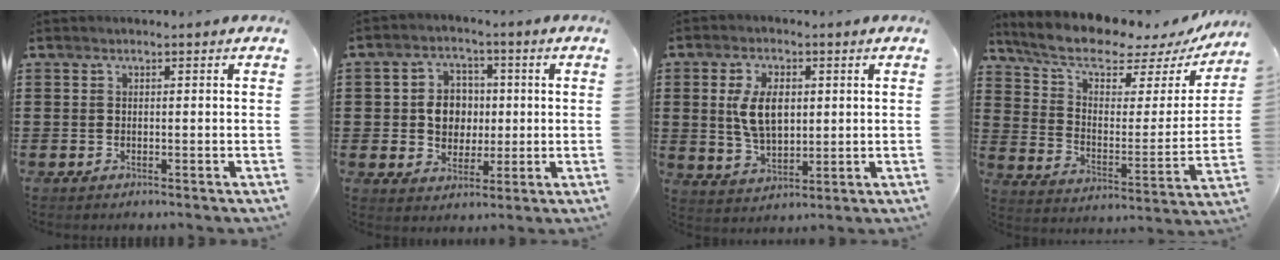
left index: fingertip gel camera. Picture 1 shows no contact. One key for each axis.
{"total": 6.7, "fx": 0.3, "fy": 5.8, "fz": 3.3, "tx": -0.076, "ty": 0.016, "tz": 0.002}
{"total": 7.5, "fx": 1.4, "fy": 4.2, "fz": 6.0, "tx": -0.130, "ty": 0.006, "tz": 0.019}
{"total": 8.7, "fx": 6.9, "fy": 2.5, "fz": 4.7, "tx": -0.113, "ty": -0.044, "tz": 0.117}